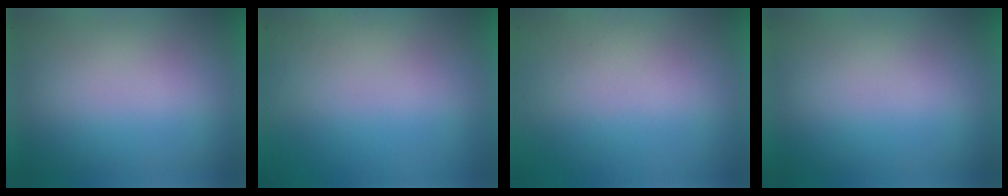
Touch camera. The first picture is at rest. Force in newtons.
{"total": 4.9}
{"total": 8.5}
{"total": 0.0}